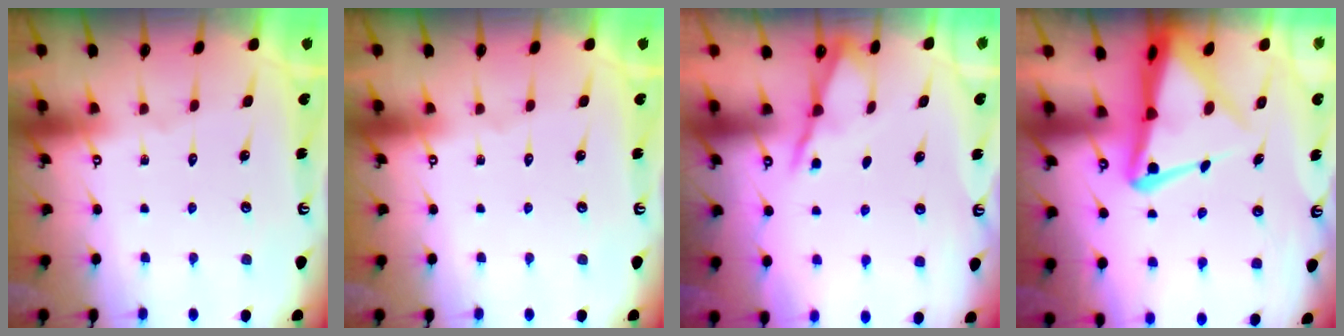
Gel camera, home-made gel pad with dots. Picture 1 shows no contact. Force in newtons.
{"total": 0.0}
{"total": 2.8, "press": 2.8, "slide": 0.4}
{"total": 9.0, "press": 8.9, "slide": 1.3}